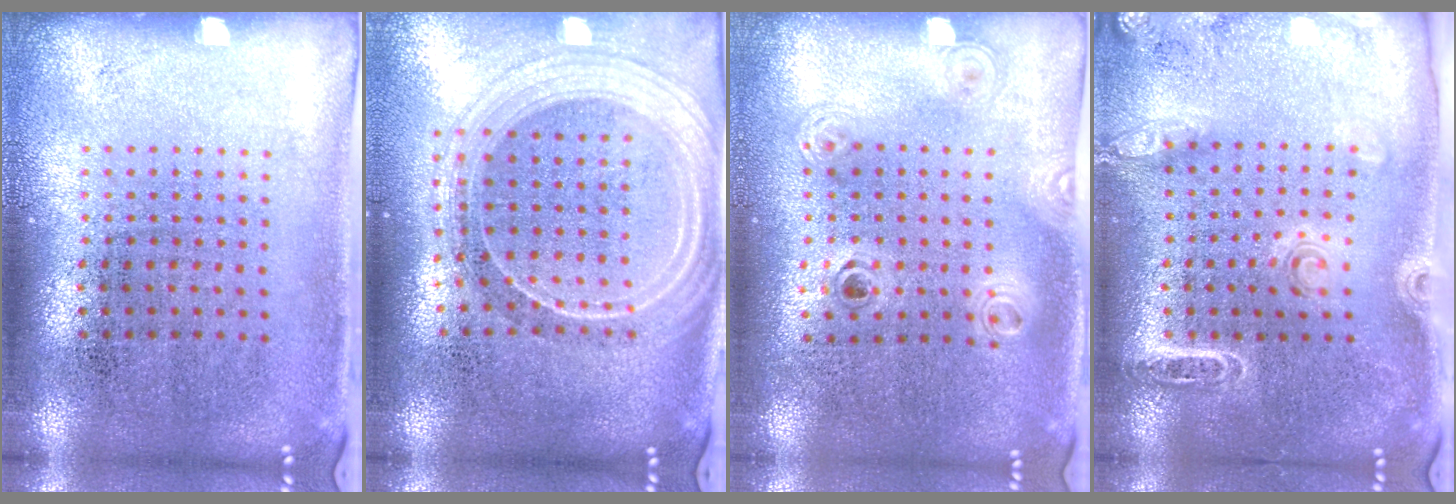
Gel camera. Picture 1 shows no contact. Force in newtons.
{"total": 2.2, "press": 2.0, "slide": 1.1}
{"total": 1.2, "press": 1.0, "slide": 0.6}
{"total": 1.7, "press": 1.7, "slide": 0.1}